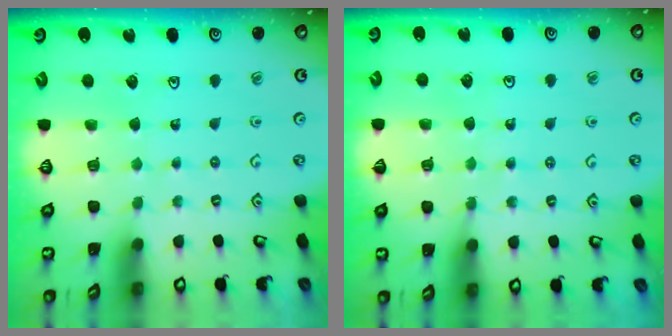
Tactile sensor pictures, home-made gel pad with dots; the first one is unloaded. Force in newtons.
{"total": 5.2, "press": 4.9, "slide": 1.5}